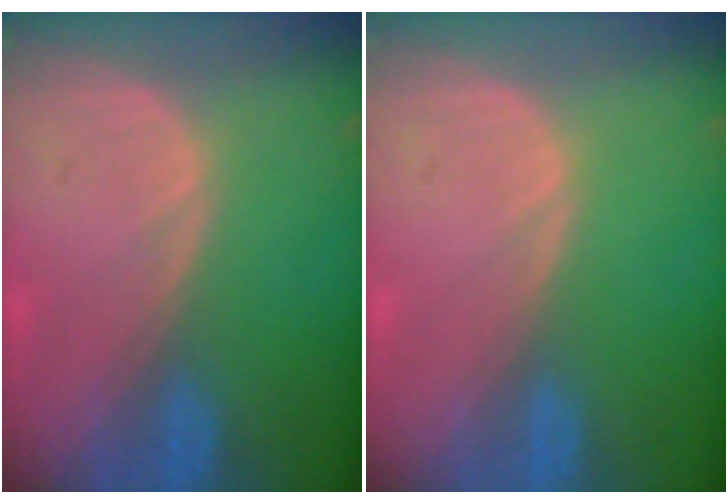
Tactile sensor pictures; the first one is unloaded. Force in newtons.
{"total": 0.0}